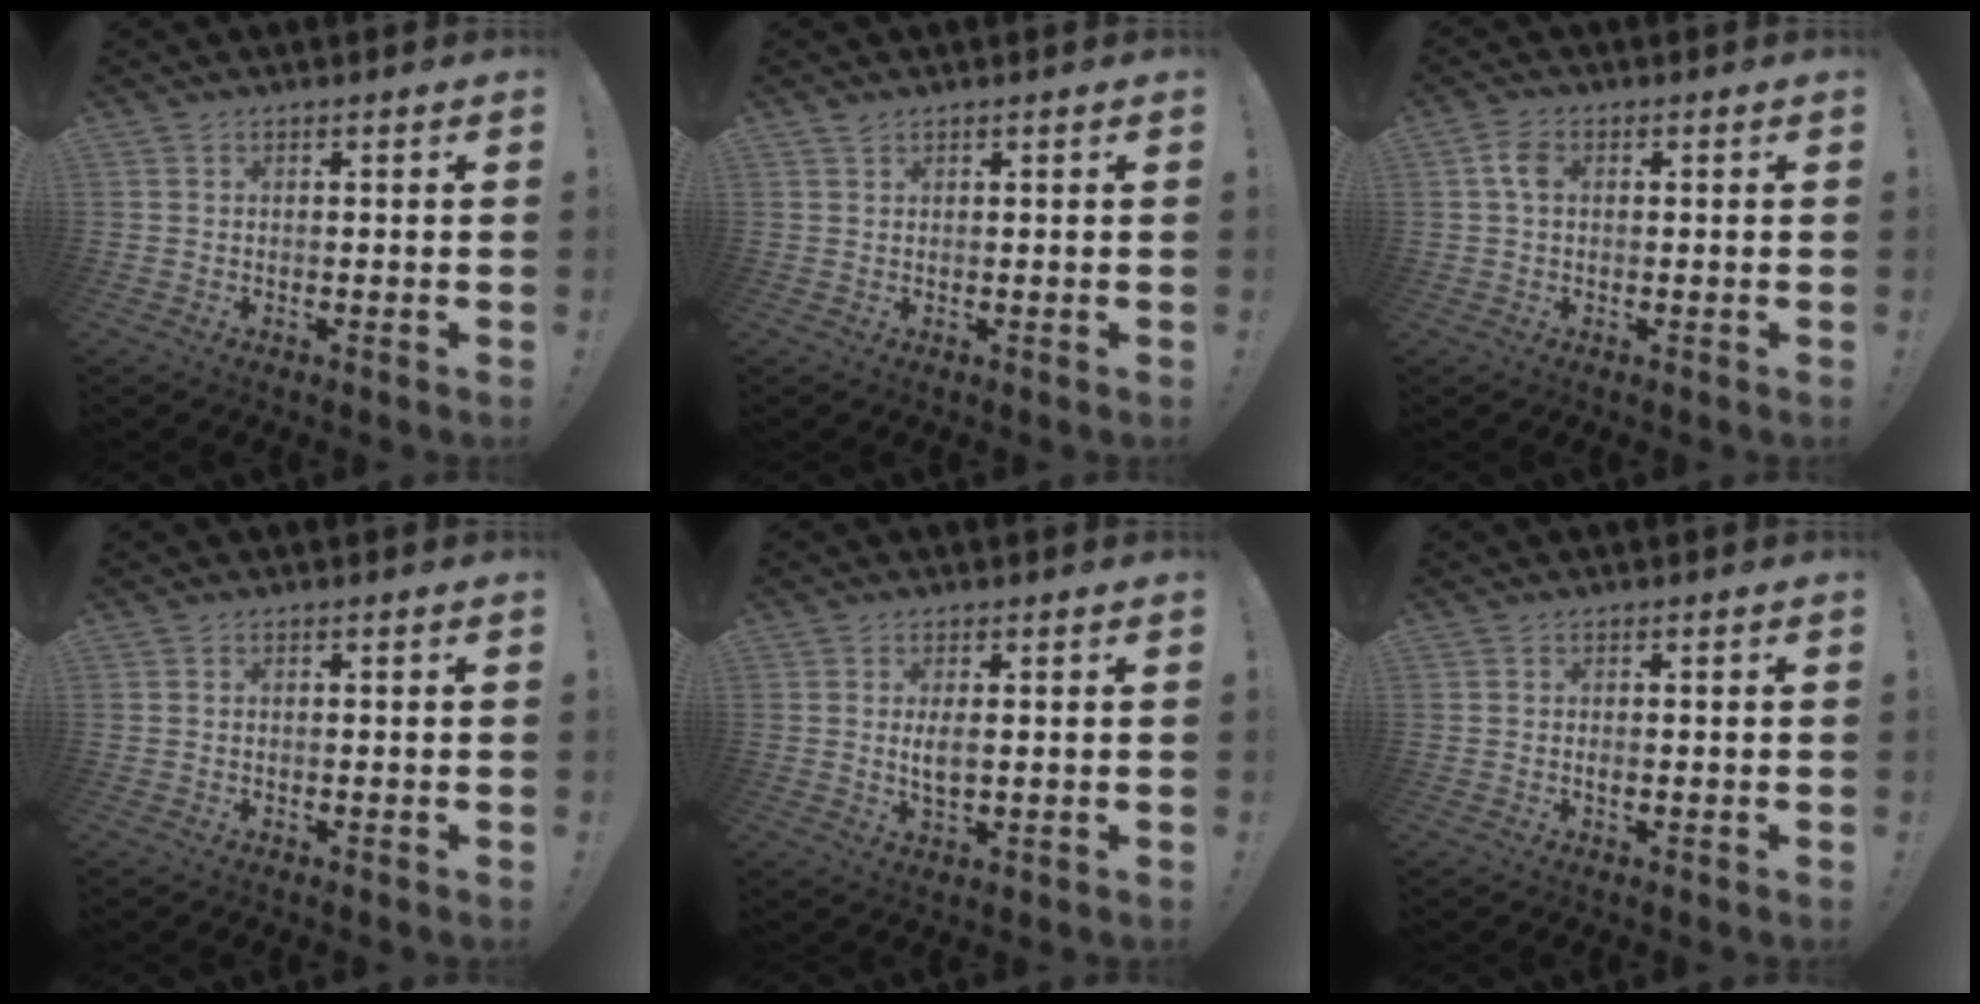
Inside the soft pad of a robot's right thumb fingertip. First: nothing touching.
{"total": 1.2, "force": [1.1, 0.4, 0.4], "torque": [-0.001, -0.004, 0.019]}
{"total": 4.6, "force": [0.7, 2.9, 3.5], "torque": [-0.066, 0.011, 0.014]}
{"total": 0.0}
{"total": 4.0, "force": [0.5, 1.5, 3.7], "torque": [-0.061, -0.008, 0.004]}
{"total": 0.8, "force": [-0.2, 0.2, 0.8], "torque": [-0.007, -0.004, -0.005]}